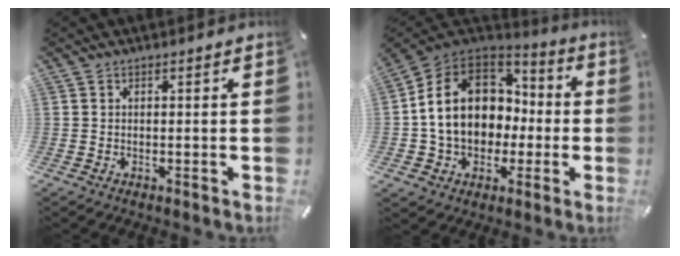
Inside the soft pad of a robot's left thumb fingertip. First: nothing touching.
{"total": 15.5, "force": [-0.5, 13.1, 8.2], "torque": [-0.170, 0.014, -0.004]}